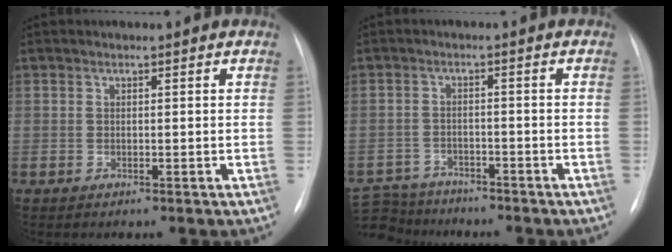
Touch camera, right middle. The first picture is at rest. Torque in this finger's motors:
{"motor_torque": [0.41, -0.53, 0.00, 0.00]}